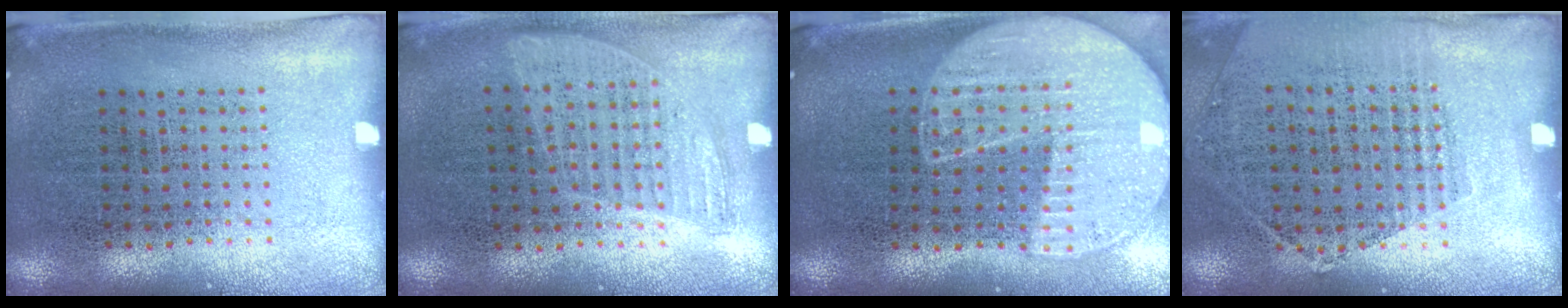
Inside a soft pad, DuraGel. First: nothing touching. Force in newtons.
{"total": 0.9, "press": 0.8, "slide": 0.4}
{"total": 2.0, "press": 1.8, "slide": 0.9}
{"total": 1.0, "press": 0.9, "slide": 0.5}